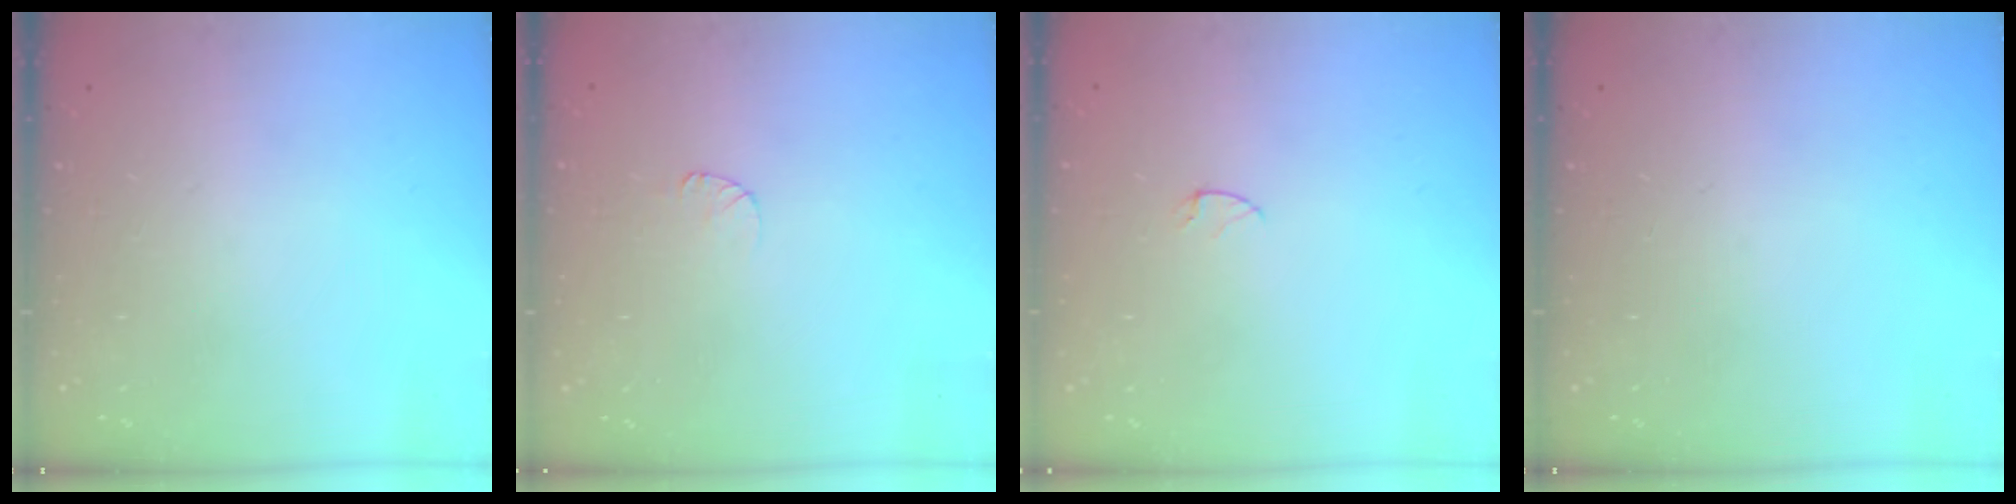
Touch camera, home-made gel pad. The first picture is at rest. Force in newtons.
{"total": 4.0, "press": 3.9, "slide": 0.5}
{"total": 2.9, "press": 2.9, "slide": 0.3}
{"total": 0.0}